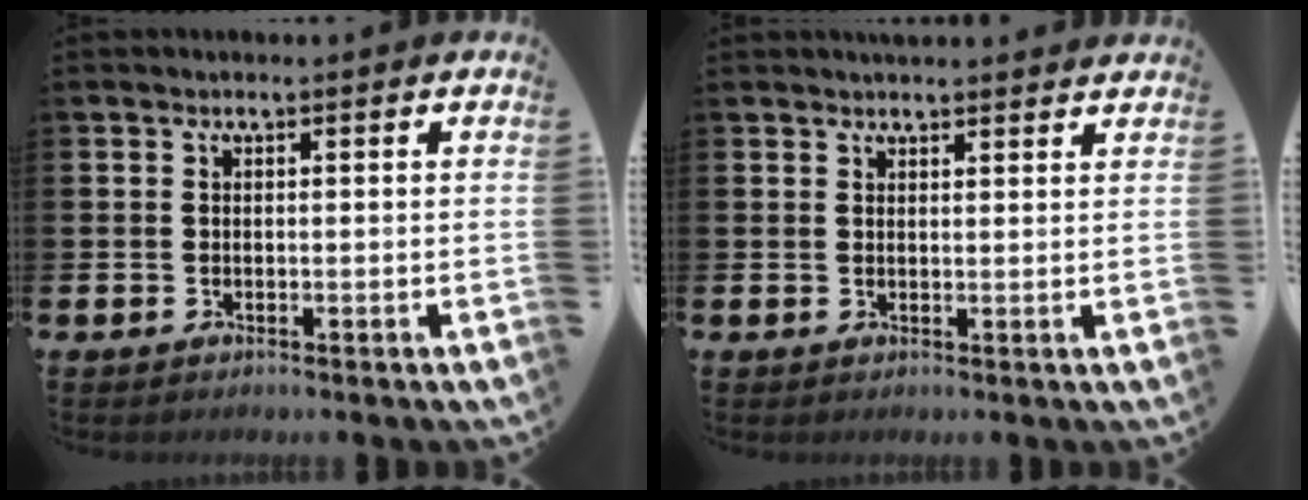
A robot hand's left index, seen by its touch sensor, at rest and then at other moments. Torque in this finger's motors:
{"motor_torque": [1.08, -1.06, 0.14, 0.03]}